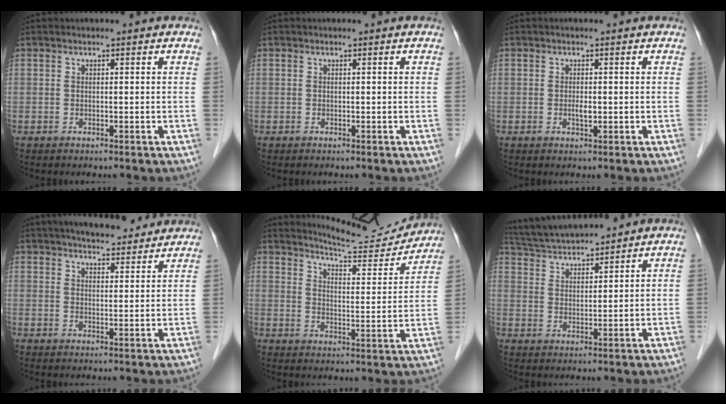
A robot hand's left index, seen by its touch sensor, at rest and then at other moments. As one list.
[{"total": 0.0}, {"total": 1.2, "force": [-0.2, 0.4, 1.1], "torque": [-0.021, -0.003, -0.003]}, {"total": 12.4, "force": [11.0, 2.6, 5.1], "torque": [-0.067, 0.017, 0.147]}, {"total": 12.3, "force": [12.2, 0.2, 1.6], "torque": [-0.026, -0.028, 0.166]}, {"total": 9.9, "force": [9.4, 0.2, 2.9], "torque": [-0.064, 0.027, 0.172]}]